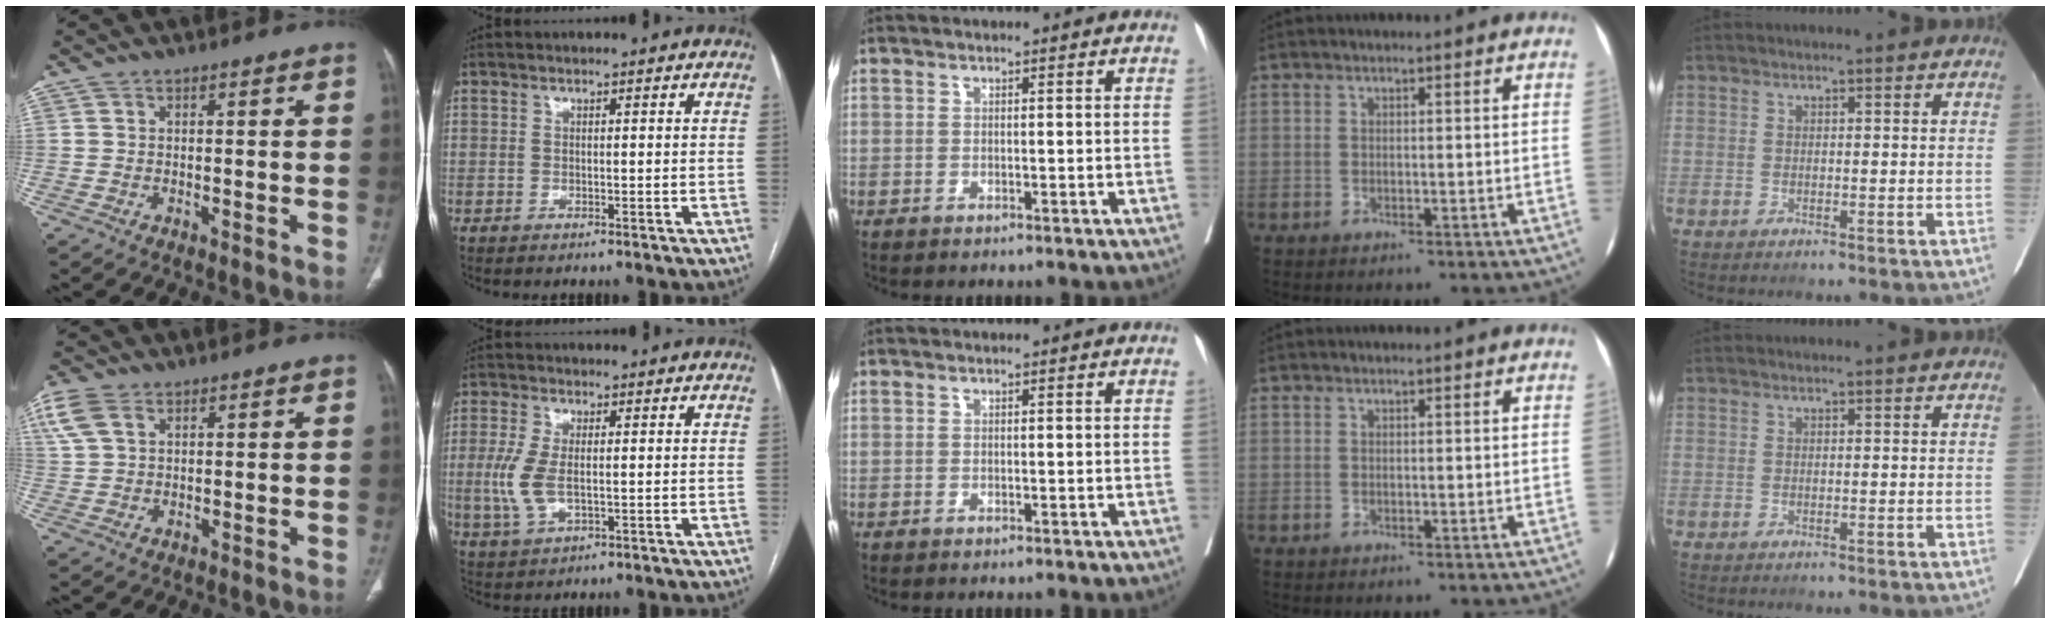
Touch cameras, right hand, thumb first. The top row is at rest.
{"thumb": {"total": 7.0, "force": [3.4, 4.3, 4.5], "torque": [-0.121, 0.014, 0.074]}, "index": {"total": 5.8, "force": [-0.4, 2.5, 5.2], "torque": [-0.134, -0.008, -0.005]}}